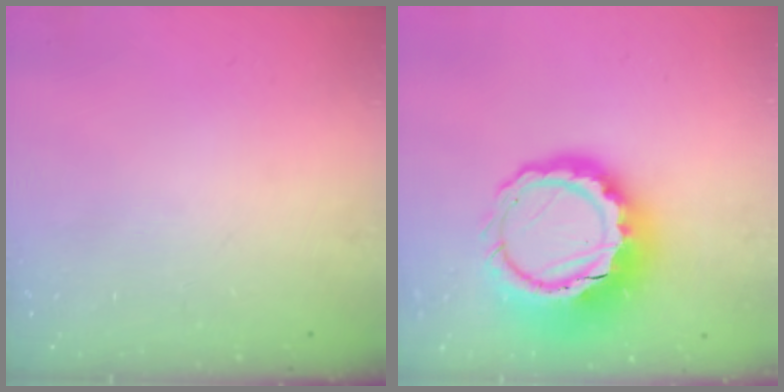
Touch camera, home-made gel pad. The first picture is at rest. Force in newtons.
{"total": 15.6, "press": 15.3, "slide": 3.3}